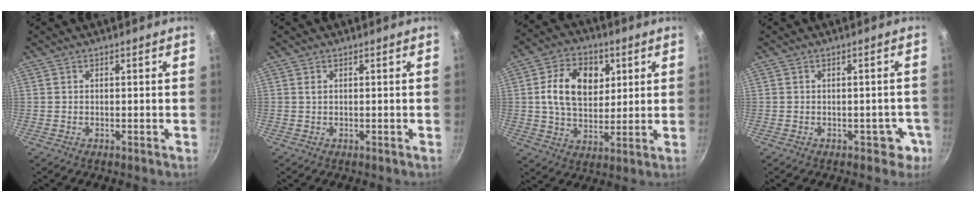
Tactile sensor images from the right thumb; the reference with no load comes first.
{"total": 0.8, "force": [0.3, 0.5, 0.5], "torque": [-0.009, 0.000, 0.004]}
{"total": 13.7, "force": [3.3, 9.7, 9.1], "torque": [-0.126, -0.003, 0.049]}
{"total": 3.7, "force": [-1.5, 2.7, 1.9], "torque": [0.006, 0.023, -0.005]}